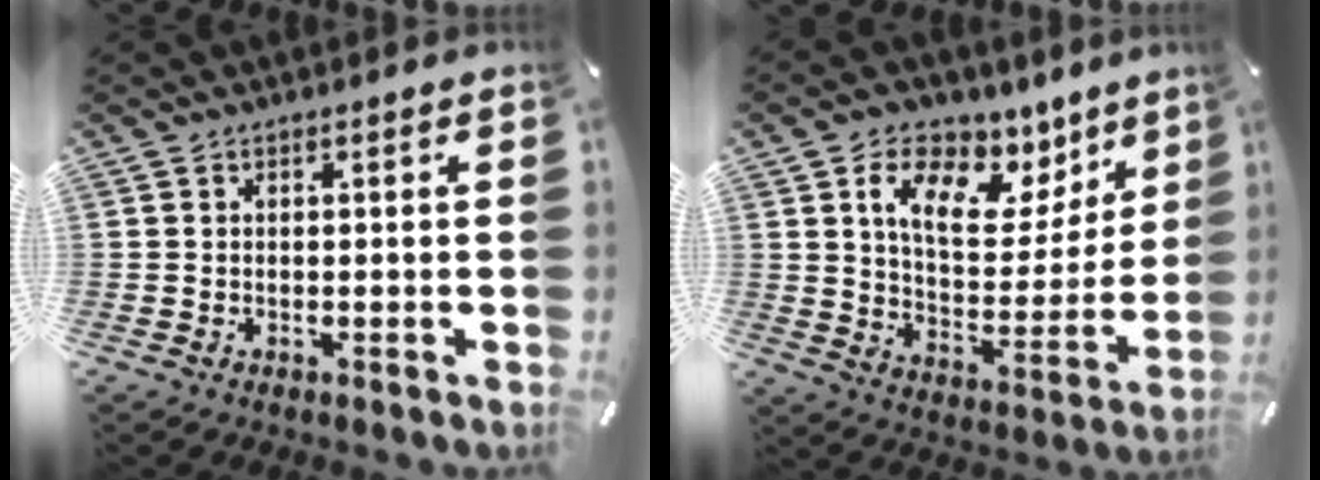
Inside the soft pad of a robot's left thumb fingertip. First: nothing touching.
{"total": 14.5, "force": [8.6, 8.5, 8.1], "torque": [-0.126, -0.059, 0.147]}